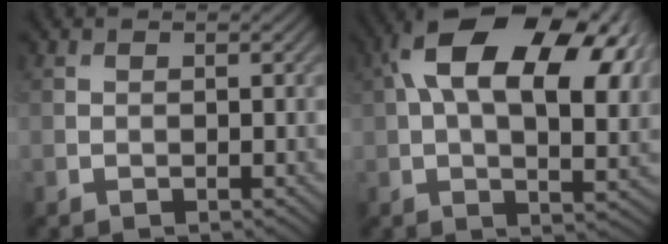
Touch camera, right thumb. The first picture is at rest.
{"total": 17.5, "force": [5.5, 9.3, 13.8], "torque": [-0.231, 0.026, 0.080]}